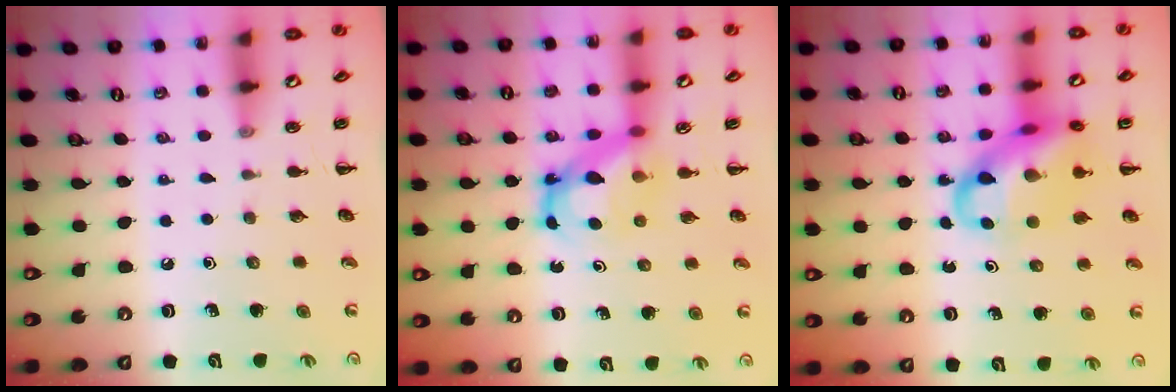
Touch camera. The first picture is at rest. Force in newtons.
{"total": 6.0, "press": 5.9, "slide": 0.5}
{"total": 15.9, "press": 15.4, "slide": 3.8}